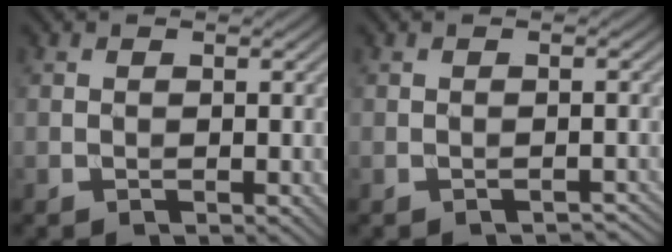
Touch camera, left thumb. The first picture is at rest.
{"total": 1.2, "force": [-1.0, 0.5, 0.4], "torque": [-0.007, 0.002, -0.010]}